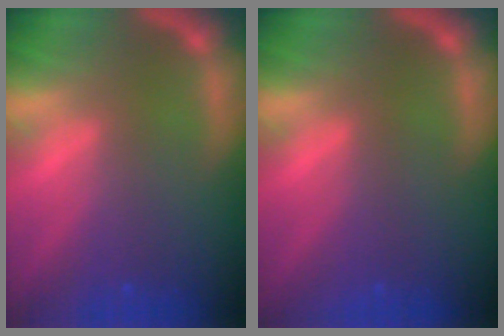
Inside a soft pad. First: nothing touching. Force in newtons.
{"total": 0.0}